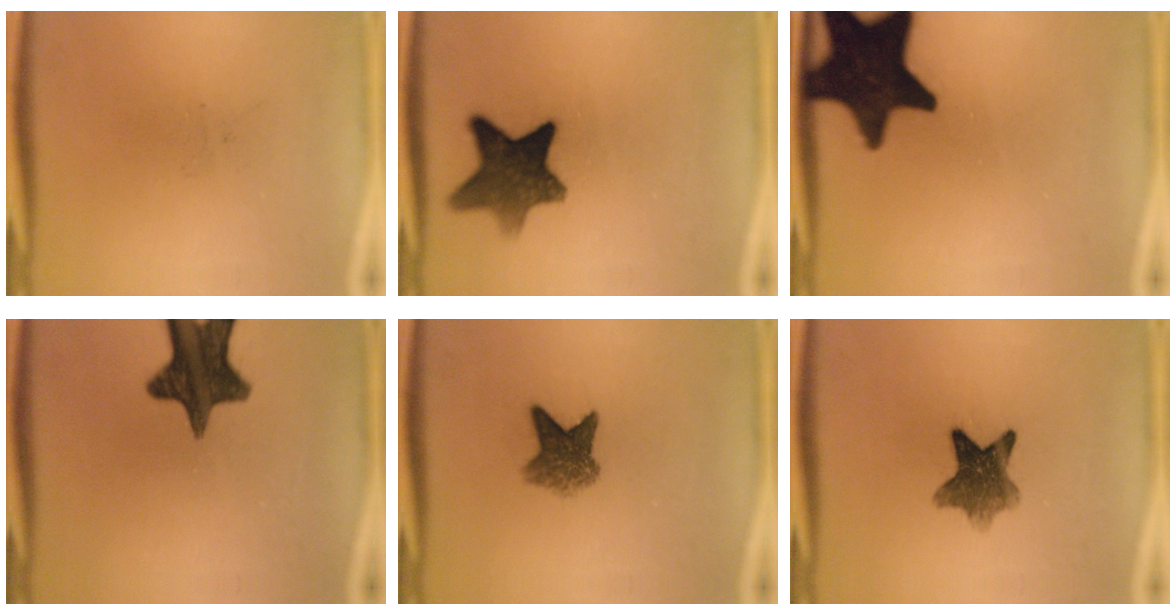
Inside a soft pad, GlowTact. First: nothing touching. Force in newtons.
{"total": 10.7}
{"total": 18.7}
{"total": 13.8}
{"total": 5.7}
{"total": 7.9}